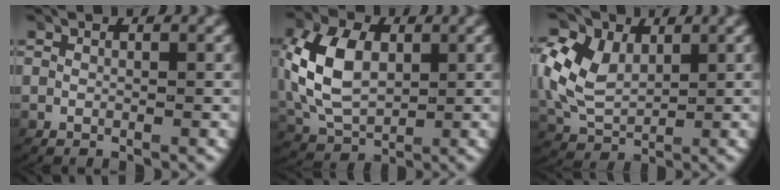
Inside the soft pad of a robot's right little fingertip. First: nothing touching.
{"total": 7.5, "force": [0.5, 5.4, 5.1], "torque": [-0.126, -0.015, 0.020]}
{"total": 7.4, "force": [1.0, 6.2, 4.0], "torque": [-0.108, -0.016, 0.024]}